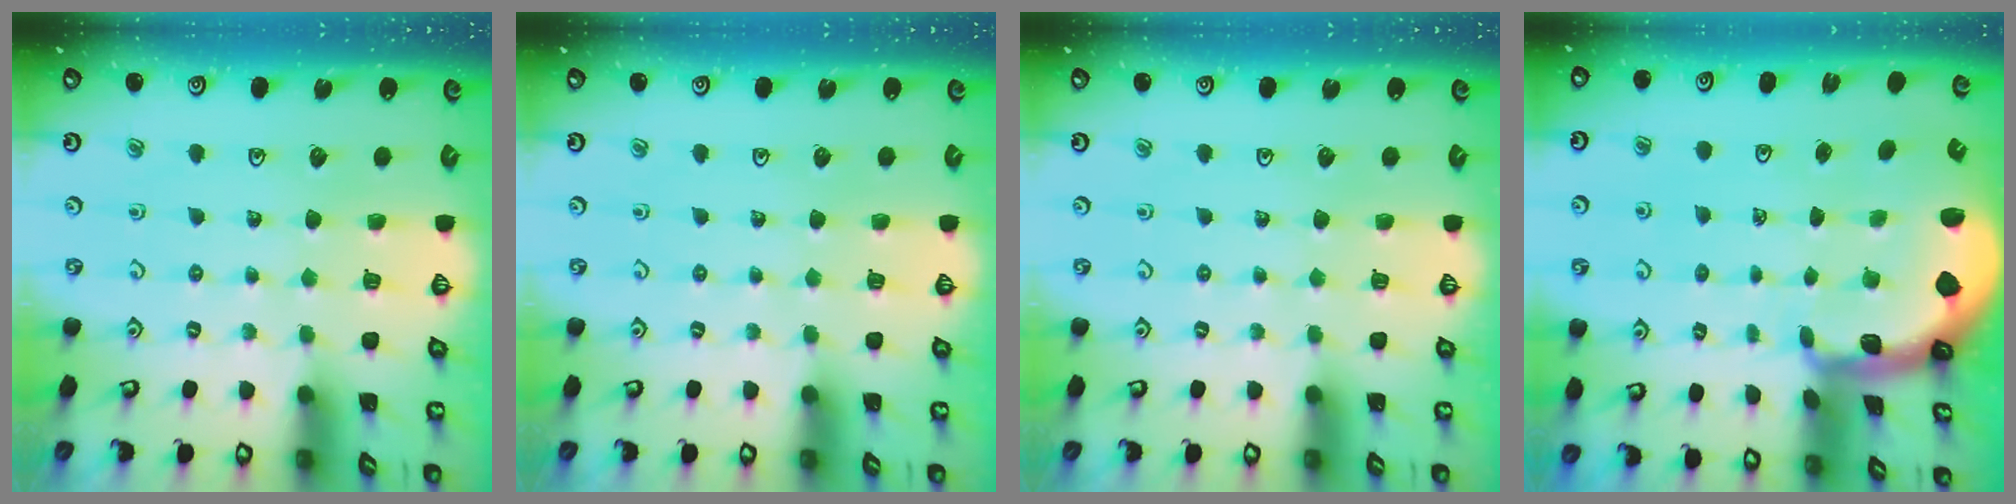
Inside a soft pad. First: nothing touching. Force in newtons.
{"total": 0.0}
{"total": 0.0}
{"total": 1.9, "press": 1.9, "slide": 0.4}